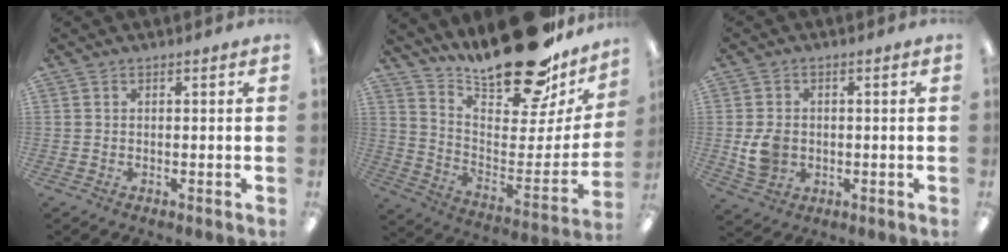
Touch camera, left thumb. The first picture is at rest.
{"total": 22.7, "force": [19.0, 6.7, 10.3], "torque": [-0.134, -0.145, 0.318]}
{"total": 6.0, "force": [-0.5, 5.0, 3.2], "torque": [-0.056, 0.002, -0.009]}